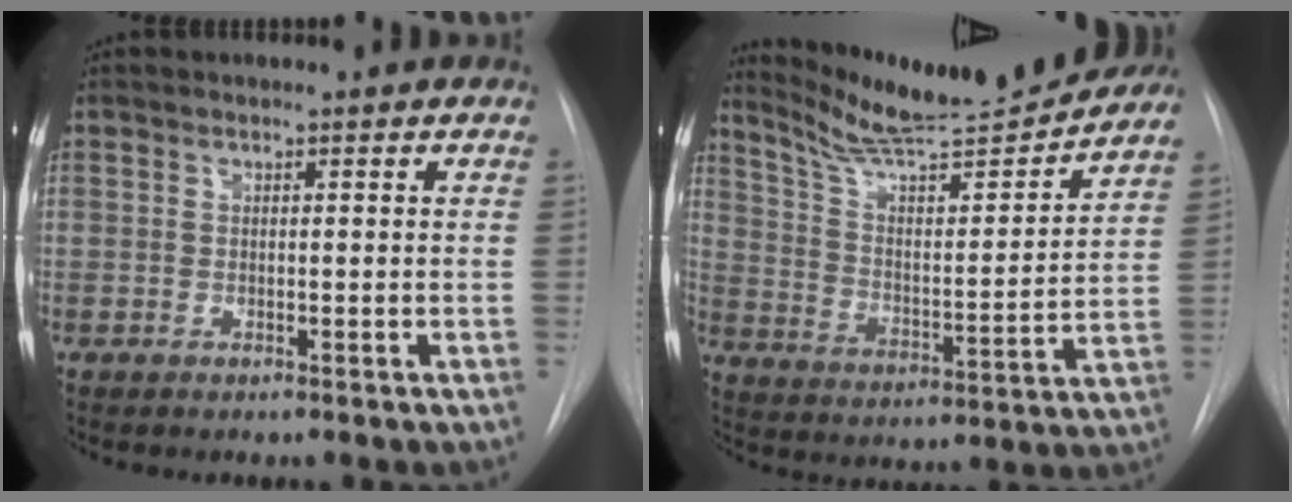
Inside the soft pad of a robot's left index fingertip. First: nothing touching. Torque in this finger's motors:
{"motor_torque": [0.79, -0.97, 0.22, 0.06]}